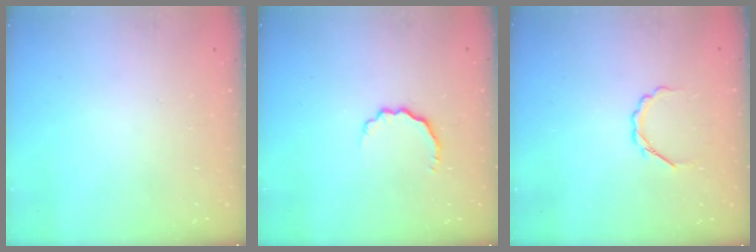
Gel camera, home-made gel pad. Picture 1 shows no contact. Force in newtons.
{"total": 4.1, "press": 3.9, "slide": 1.0}
{"total": 3.4, "press": 3.2, "slide": 1.0}